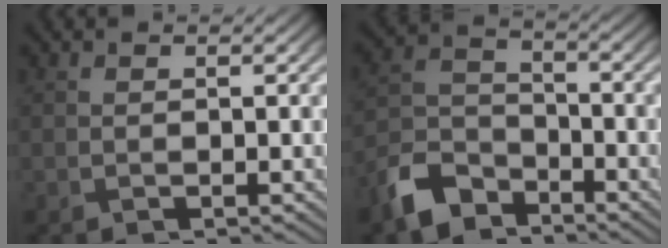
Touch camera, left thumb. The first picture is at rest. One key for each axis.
{"total": 7.7, "fx": -5.7, "fy": 4.1, "fz": 3.2, "tx": -0.077, "ty": -0.005, "tz": -0.135}